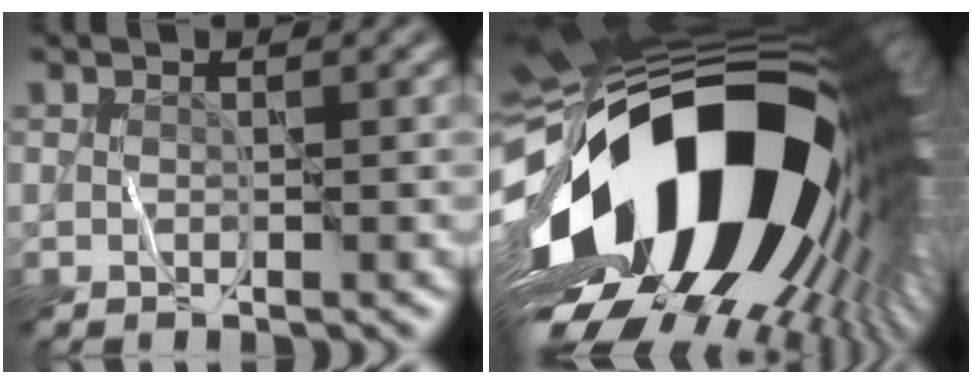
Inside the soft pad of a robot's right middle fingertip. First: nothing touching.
{"total": 21.5, "force": [-2.9, 11.9, 17.7], "torque": [-0.315, -0.064, -0.045]}